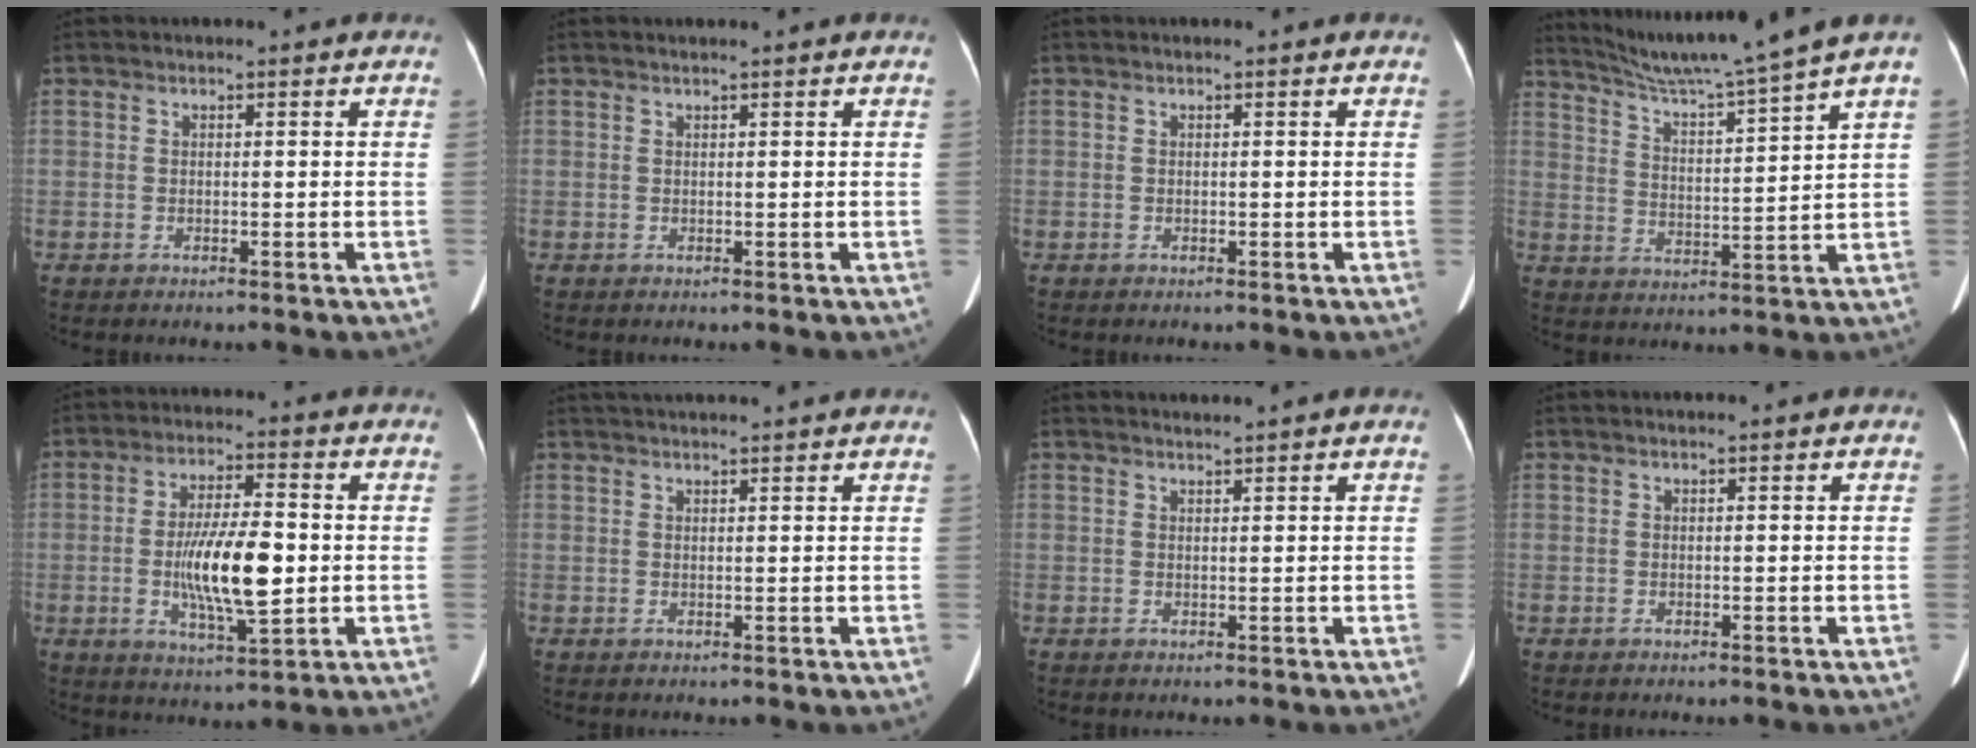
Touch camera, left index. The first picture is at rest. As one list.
[{"total": 0.8, "force": [0.7, -0.1, 0.4], "torque": [-0.008, 0.009, 0.017]}, {"total": 0.0}, {"total": 12.5, "force": [10.7, -2.9, 5.8], "torque": [-0.103, -0.018, 0.175]}, {"total": 11.0, "force": [-1.0, 2.3, 10.8], "torque": [-0.199, -0.009, -0.017]}, {"total": 8.7, "force": [8.1, 0.1, 3.2], "torque": [-0.046, 0.034, 0.103]}, {"total": 1.4, "force": [1.3, -0.5, 0.1], "torque": [-0.008, 0.000, 0.026]}, {"total": 1.2, "force": [1.1, -0.1, 0.5], "torque": [-0.010, 0.013, 0.016]}]